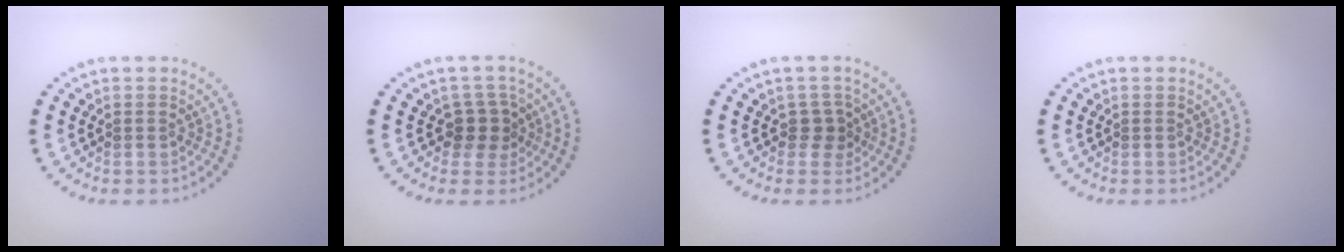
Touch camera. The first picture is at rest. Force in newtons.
{"total": 2.5, "press": 2.0, "slide": 1.5}
{"total": 1.6, "press": 1.2, "slide": 1.0}
{"total": 0.0}